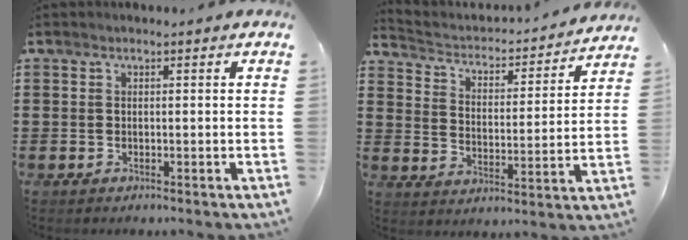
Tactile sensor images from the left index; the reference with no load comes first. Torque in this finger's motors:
{"motor_torque": [1.37, -0.77, 0.29, 0.03]}